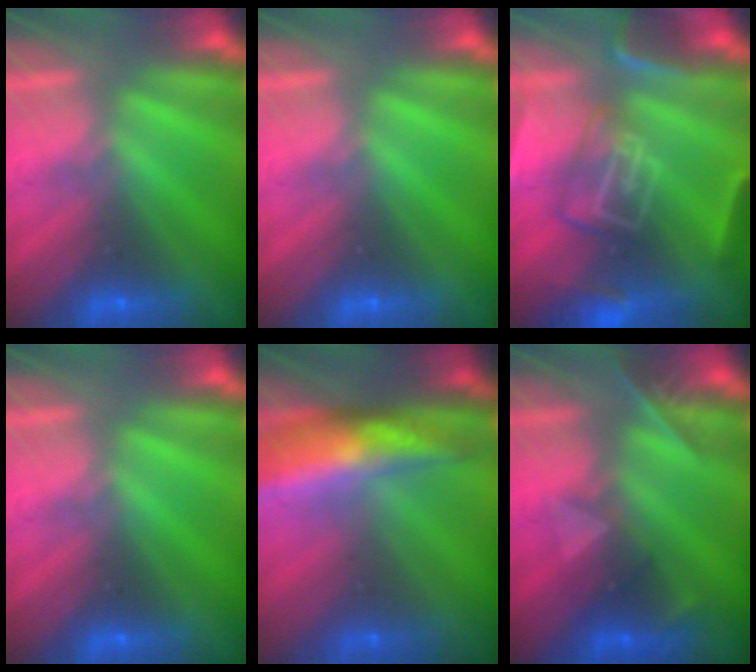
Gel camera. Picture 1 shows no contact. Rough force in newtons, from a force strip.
{"total": 0.0}
{"total": 7.8}
{"total": 0.0}
{"total": 7.3}
{"total": 2.4}